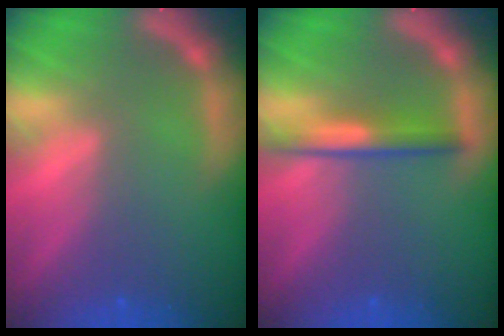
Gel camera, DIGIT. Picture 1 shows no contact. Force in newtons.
{"total": 3.0}